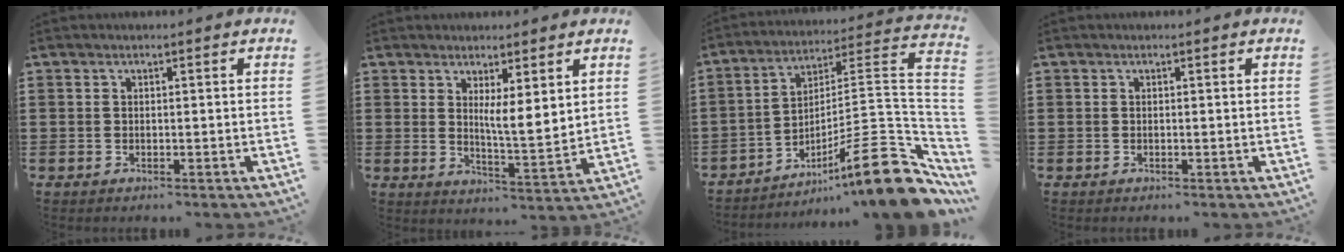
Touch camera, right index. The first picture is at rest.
{"total": 4.8, "force": [2.8, 0.7, 3.8], "torque": [-0.065, -0.018, 0.045]}
{"total": 15.3, "force": [-8.9, 2.4, 12.3], "torque": [-0.168, 0.019, -0.151]}
{"total": 0.0}